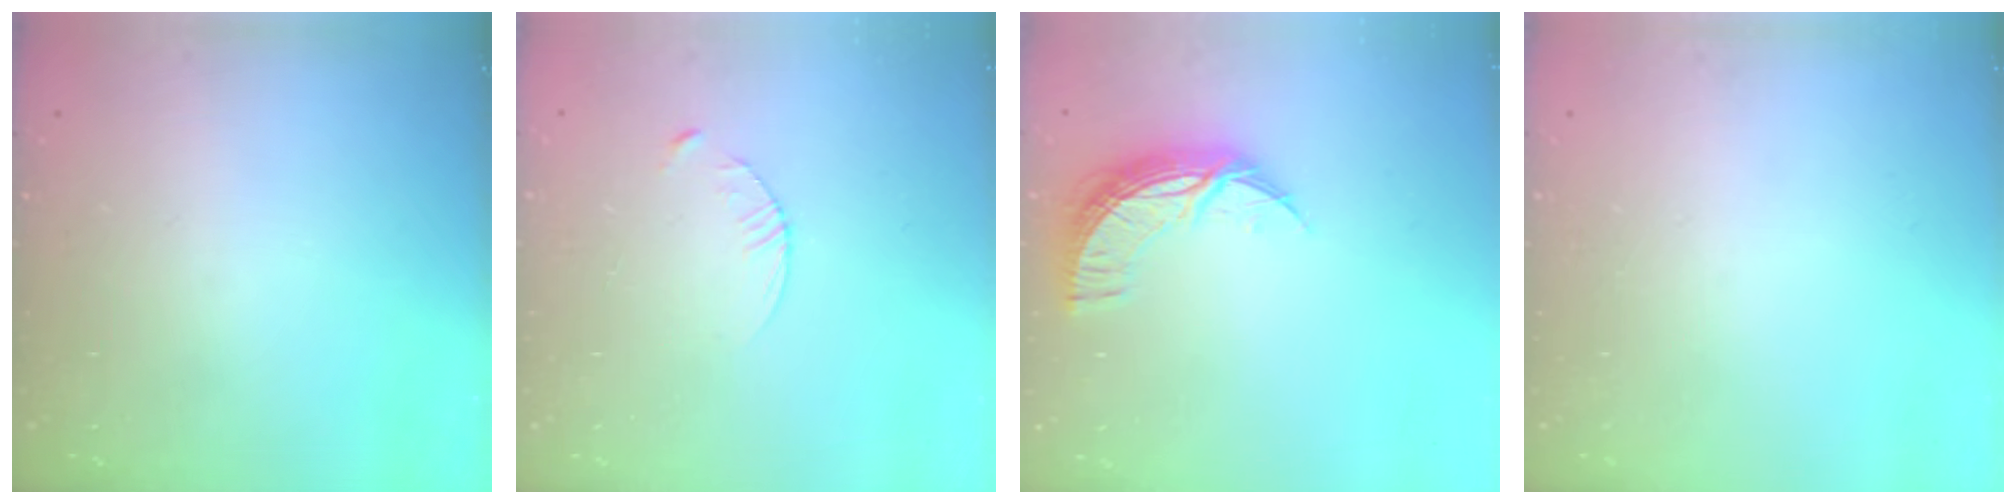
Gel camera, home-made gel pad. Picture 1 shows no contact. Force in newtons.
{"total": 3.6, "press": 3.5, "slide": 0.4}
{"total": 10.0, "press": 10.0, "slide": 0.5}
{"total": 0.0}